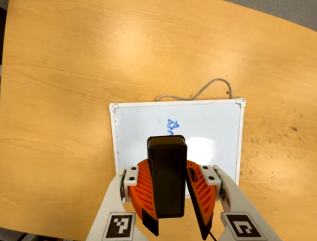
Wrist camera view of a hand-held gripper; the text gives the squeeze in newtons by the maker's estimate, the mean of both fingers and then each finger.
{"total": 9.7, "left": 9.9, "right": 9.6}